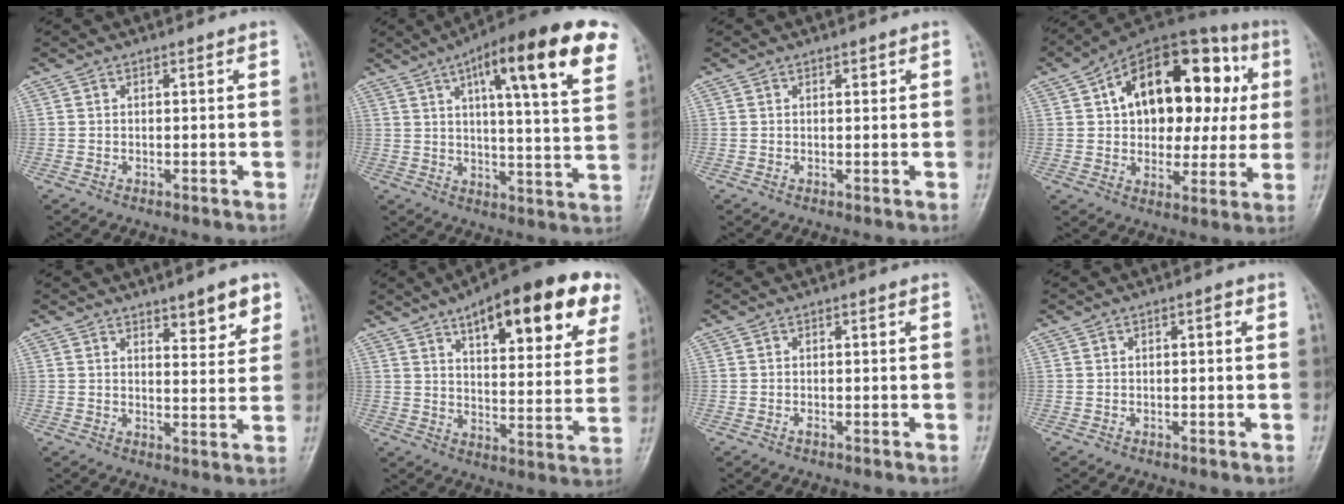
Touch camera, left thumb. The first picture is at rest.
{"total": 21.7, "force": [10.8, 5.0, 18.2], "torque": [-0.240, -0.012, 0.148]}
{"total": 0.8, "force": [0.4, 0.5, 0.5], "torque": [-0.002, 0.000, 0.005]}
{"total": 24.6, "force": [5.5, 14.7, 18.9], "torque": [-0.229, 0.034, 0.078]}
{"total": 6.4, "force": [4.0, 2.4, 4.4], "torque": [-0.037, -0.025, 0.053]}
{"total": 22.6, "force": [12.0, 8.1, 17.4], "torque": [-0.206, -0.020, 0.167]}
{"total": 0.6, "force": [-0.4, 0.2, 0.4], "torque": [-0.009, 0.004, -0.007]}
{"total": 1.5, "force": [0.2, 0.7, 1.3], "torque": [-0.014, 0.004, -0.001]}